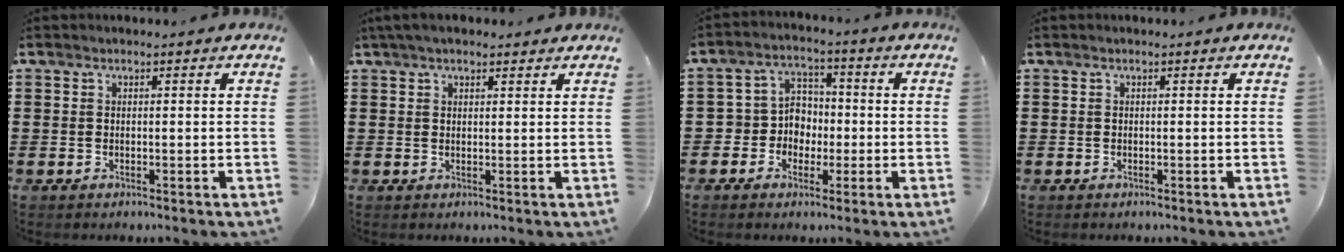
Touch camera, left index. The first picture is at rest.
{"total": 2.6, "force": [2.1, 0.9, 1.3], "torque": [-0.030, 0.006, 0.040]}
{"total": 5.2, "force": [-1.3, 4.9, 1.3], "torque": [-0.046, 0.012, -0.029]}
{"total": 0.0}